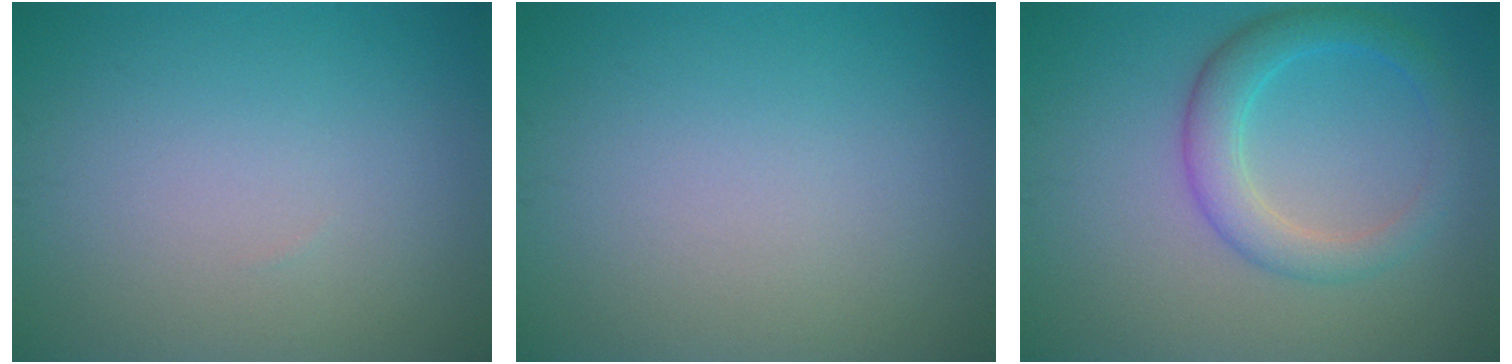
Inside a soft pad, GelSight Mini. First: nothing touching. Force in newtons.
{"total": 0.0}
{"total": 3.9, "press": 3.9, "slide": 0.3}